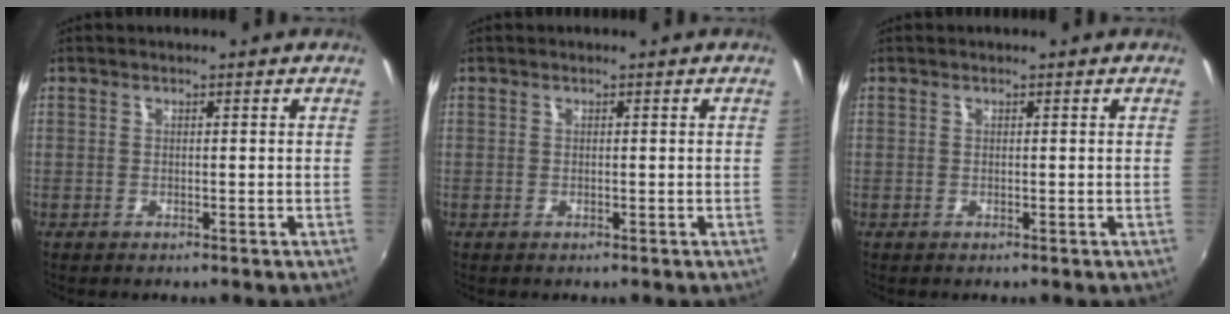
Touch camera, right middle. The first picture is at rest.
{"total": 0.0}
{"total": 0.0}